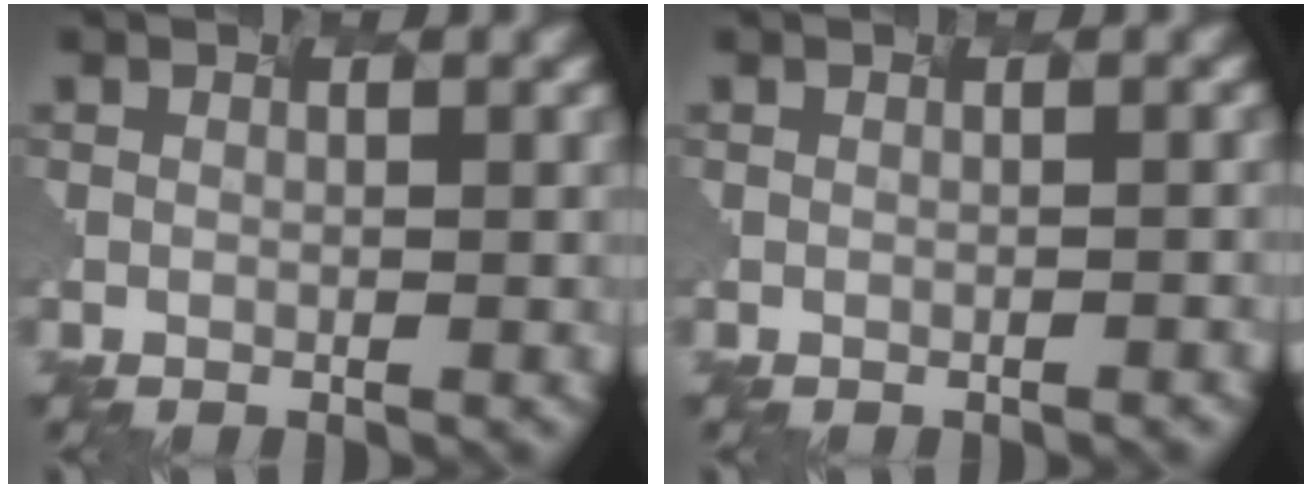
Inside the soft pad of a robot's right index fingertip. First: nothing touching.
{"total": 0.9, "force": [0.0, 0.5, 0.7], "torque": [0.008, 0.010, 0.001]}